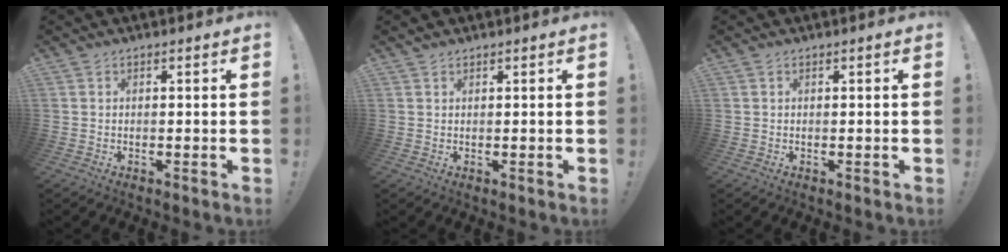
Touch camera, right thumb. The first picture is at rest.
{"total": 0.6, "force": [0.6, 0.0, 0.1], "torque": [0.006, -0.002, 0.009]}
{"total": 0.0}